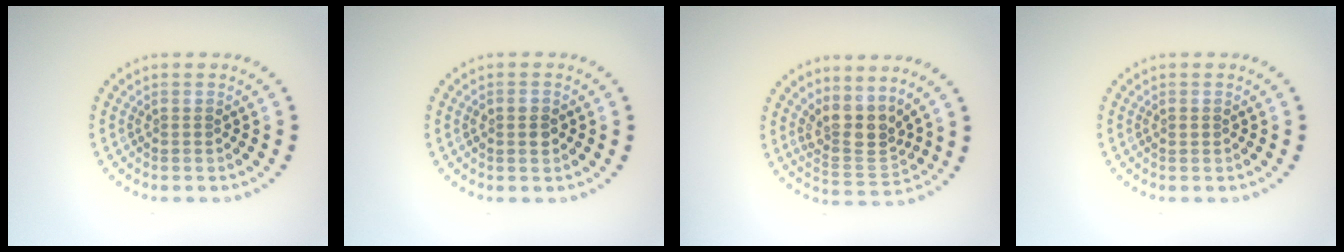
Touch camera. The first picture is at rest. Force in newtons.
{"total": 1.3, "press": 1.3, "slide": 0.1}
{"total": 3.7, "press": 2.8, "slide": 2.4}
{"total": 0.7, "press": 0.7, "slide": 0.1}